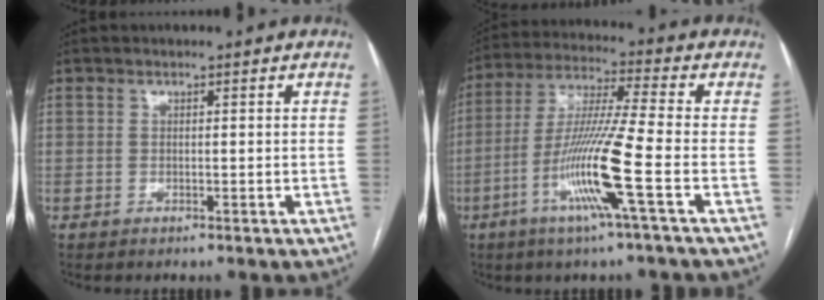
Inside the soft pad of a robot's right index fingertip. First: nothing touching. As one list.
[{"total": 13.4, "force": [-4.9, -1.6, 12.3], "torque": [-0.246, -0.015, -0.101]}]